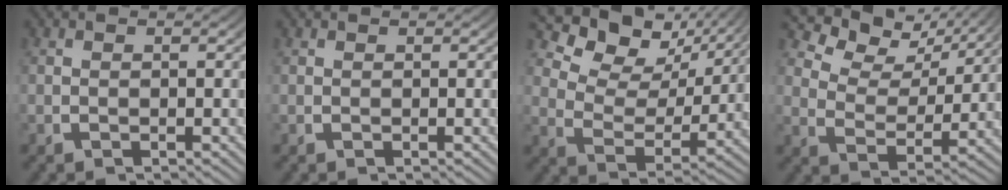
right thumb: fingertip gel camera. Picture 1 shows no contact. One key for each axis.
{"total": 0.0}
{"total": 8.1, "fx": 4.7, "fy": 4.3, "fz": 5.0, "tx": -0.079, "ty": 0.005, "tz": 0.072}
{"total": 6.2, "fx": 4.7, "fy": 2.5, "fz": 3.1, "tx": -0.053, "ty": 0.005, "tz": 0.079}